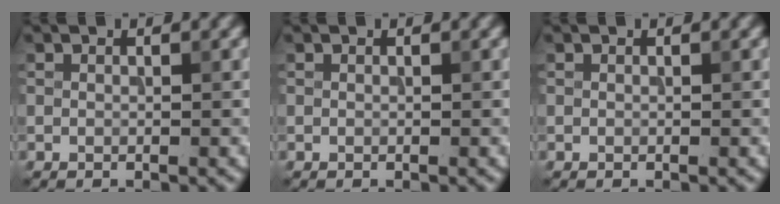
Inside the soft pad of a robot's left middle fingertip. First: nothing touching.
{"total": 0.0}
{"total": 0.0}